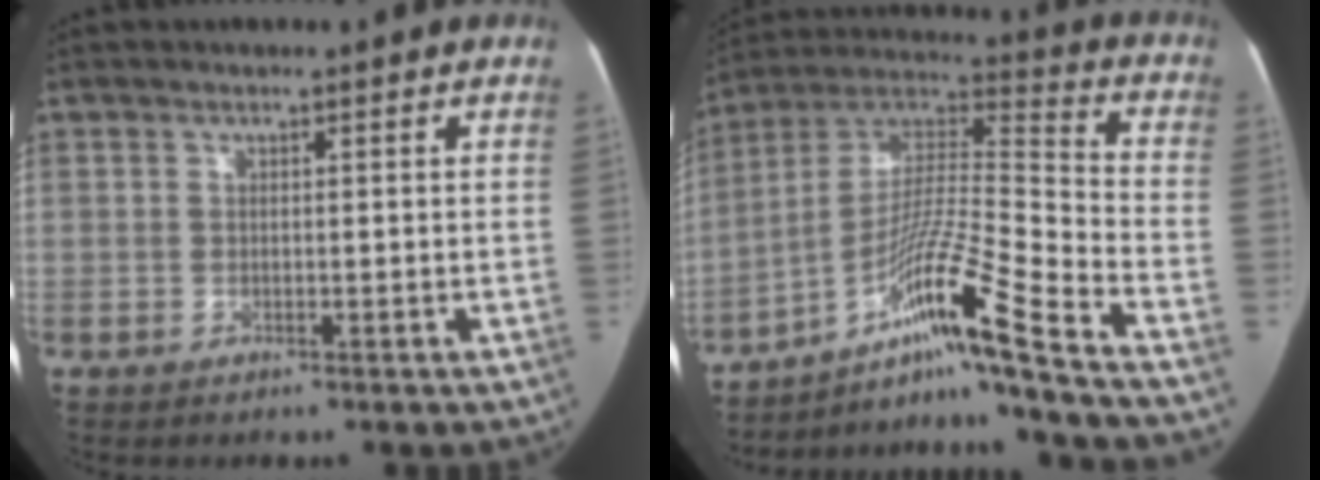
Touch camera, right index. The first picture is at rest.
{"total": 17.9, "force": [-11.6, -1.8, 13.6], "torque": [-0.266, 0.009, -0.200]}